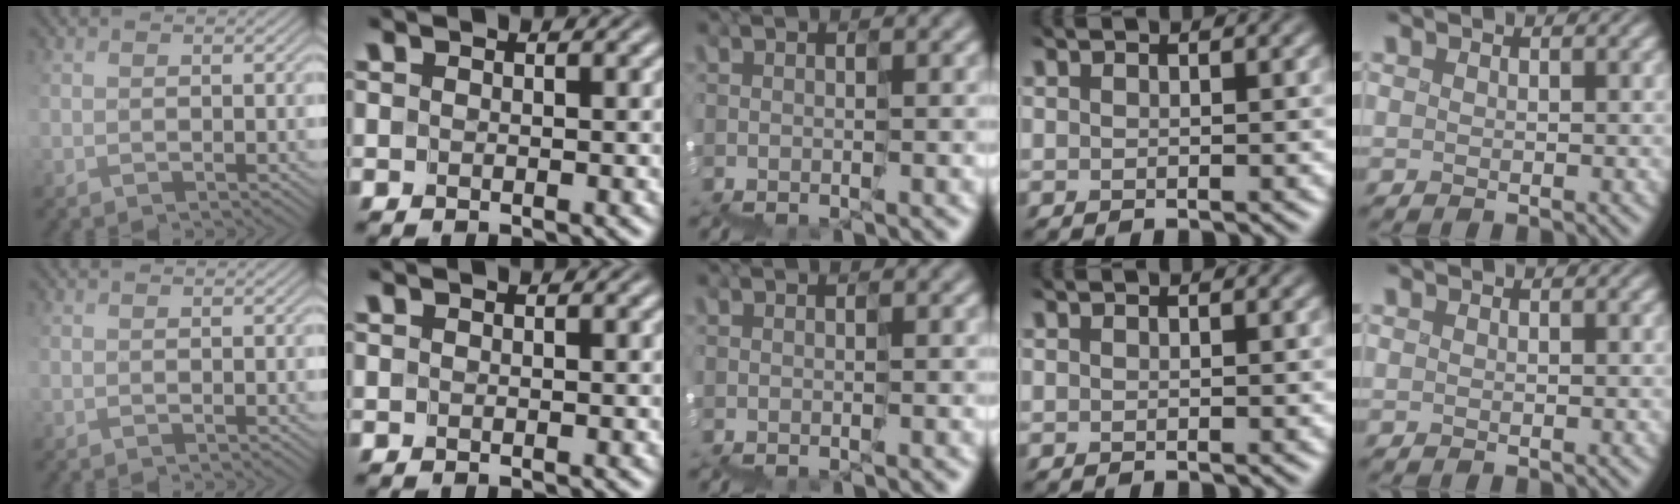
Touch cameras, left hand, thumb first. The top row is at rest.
{}